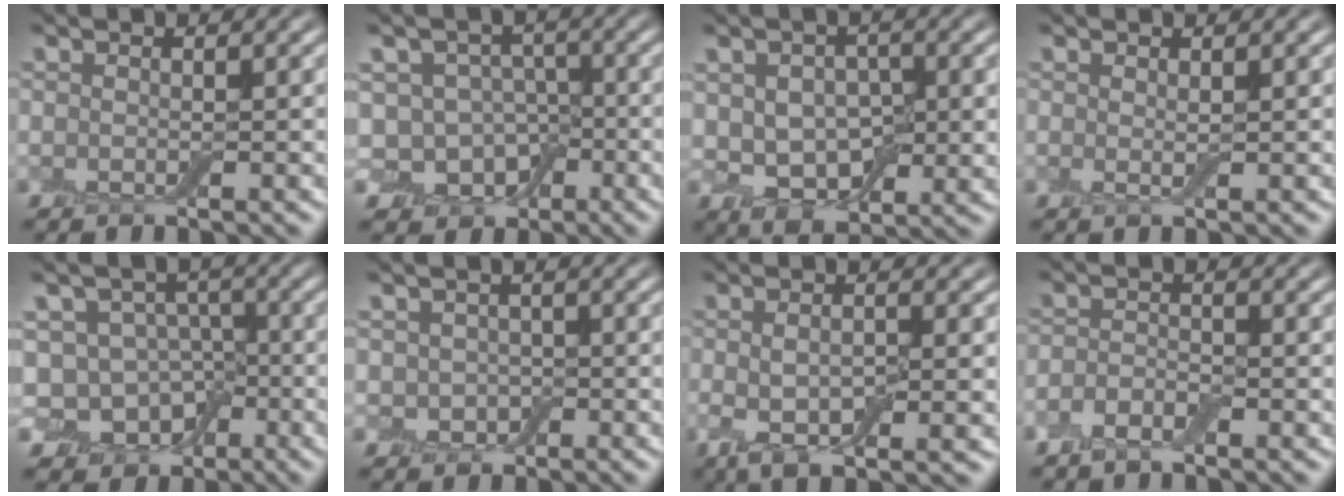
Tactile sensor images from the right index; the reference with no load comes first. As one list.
[{"total": 4.9, "force": [-1.8, 4.1, 2.0], "torque": [-0.010, 0.005, -0.041]}, {"total": 7.1, "force": [-0.4, 4.4, 5.5], "torque": [-0.095, -0.007, -0.005]}, {"total": 0.7, "force": [0.3, 0.0, 0.6], "torque": [-0.013, -0.005, 0.004]}, {"total": 6.1, "force": [-2.7, 5.1, 2.1], "torque": [-0.017, 0.019, -0.060]}, {"total": 2.1, "force": [-0.3, 1.8, 1.0], "torque": [-0.017, -0.005, -0.008]}, {"total": 5.7, "force": [-1.1, 2.2, 5.2], "torque": [-0.095, -0.013, -0.017]}, {"total": 2.1, "force": [-1.2, 0.9, 1.5], "torque": [-0.030, 0.001, -0.028]}]